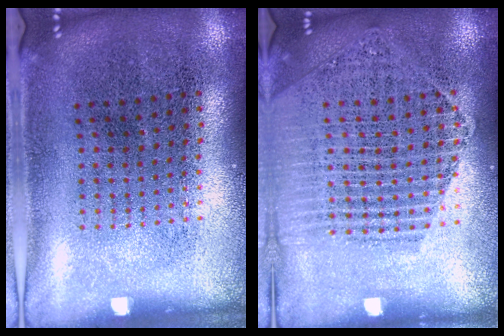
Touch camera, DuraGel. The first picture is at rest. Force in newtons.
{"total": 1.7, "press": 1.6, "slide": 0.4}